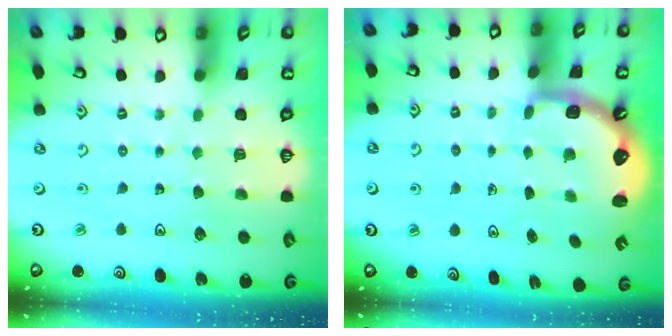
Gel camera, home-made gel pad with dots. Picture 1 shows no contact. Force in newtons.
{"total": 2.9, "press": 2.4, "slide": 1.6}